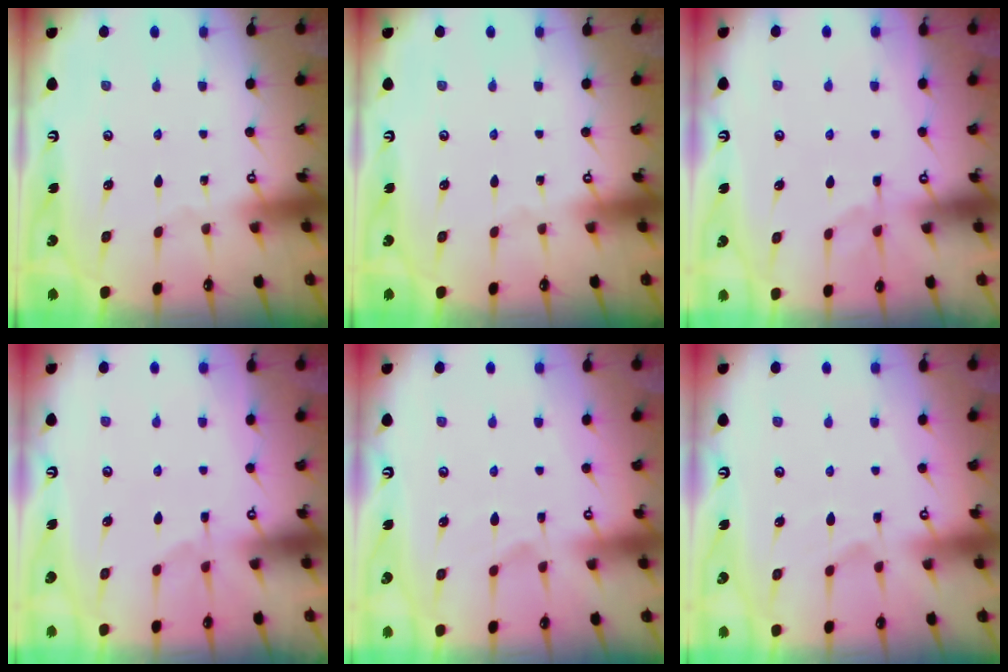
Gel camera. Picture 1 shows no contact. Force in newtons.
{"total": 0.0}
{"total": 5.4, "press": 5.2, "slide": 1.4}
{"total": 4.1, "press": 3.9, "slide": 1.3}
{"total": 2.2, "press": 1.9, "slide": 1.2}
{"total": 2.2, "press": 1.9, "slide": 1.2}